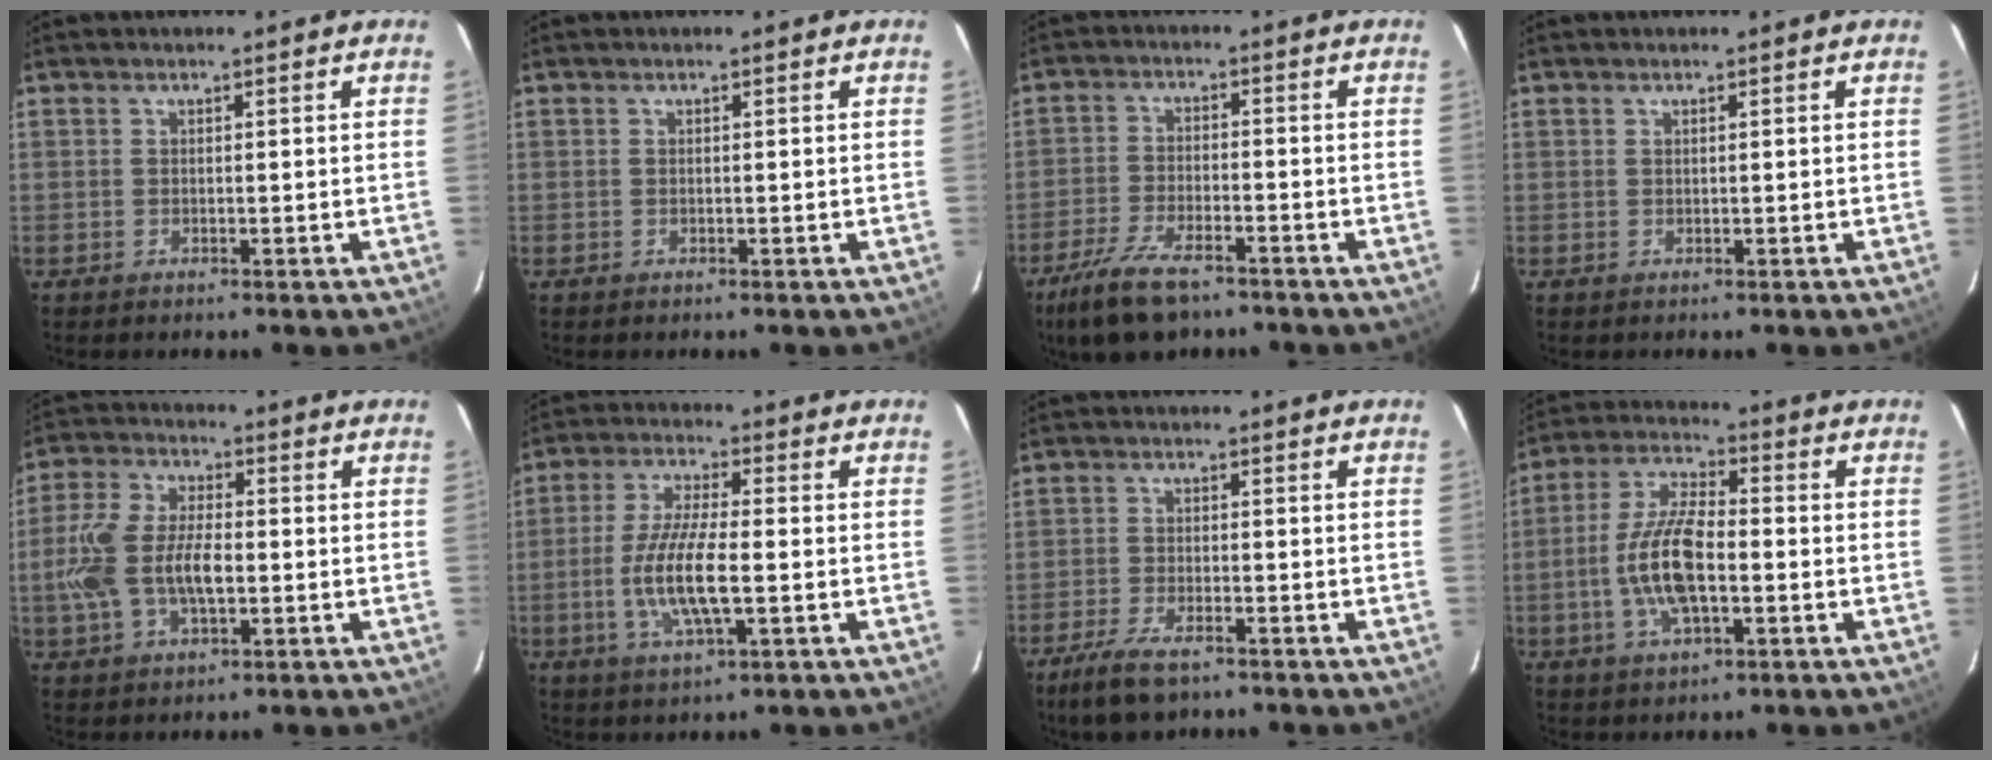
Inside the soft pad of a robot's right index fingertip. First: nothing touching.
{"total": 0.0}
{"total": 11.4, "force": [-8.3, 4.1, 6.7], "torque": [-0.162, -0.022, -0.153]}
{"total": 0.0}
{"total": 12.4, "force": [-1.7, 6.3, 10.5], "torque": [-0.224, 0.006, -0.032]}
{"total": 11.0, "force": [-2.2, 2.6, 10.4], "torque": [-0.211, -0.005, -0.045]}
{"total": 7.7, "force": [-5.6, 2.5, 4.7], "torque": [-0.121, -0.019, -0.104]}
{"total": 12.4, "force": [-2.5, 4.7, 11.2], "torque": [-0.232, 0.003, -0.049]}